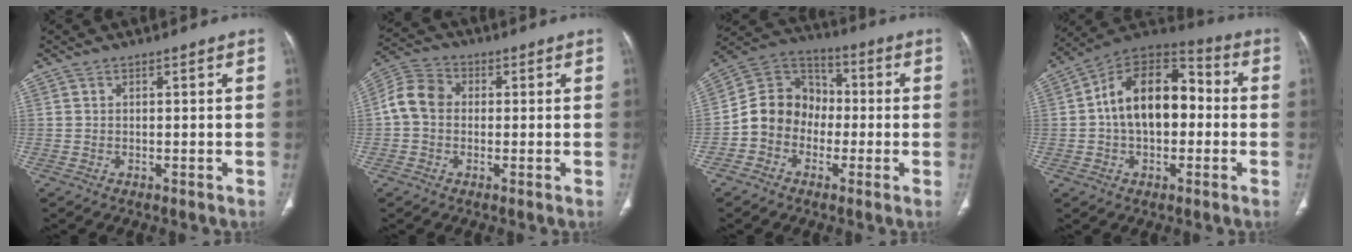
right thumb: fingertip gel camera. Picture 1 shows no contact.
{"total": 7.4, "force": [0.0, 6.0, 4.3], "torque": [-0.075, 0.024, -0.012]}
{"total": 11.3, "force": [-2.4, 9.8, 5.1], "torque": [-0.060, 0.043, -0.059]}
{"total": 16.8, "force": [0.1, 10.6, 13.1], "torque": [-0.186, 0.044, -0.010]}